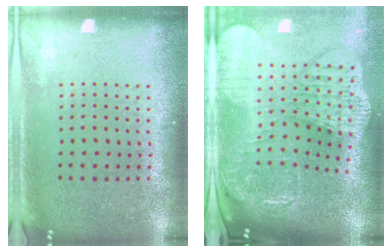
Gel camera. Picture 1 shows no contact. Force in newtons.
{"total": 3.3, "press": 2.6, "slide": 2.0}